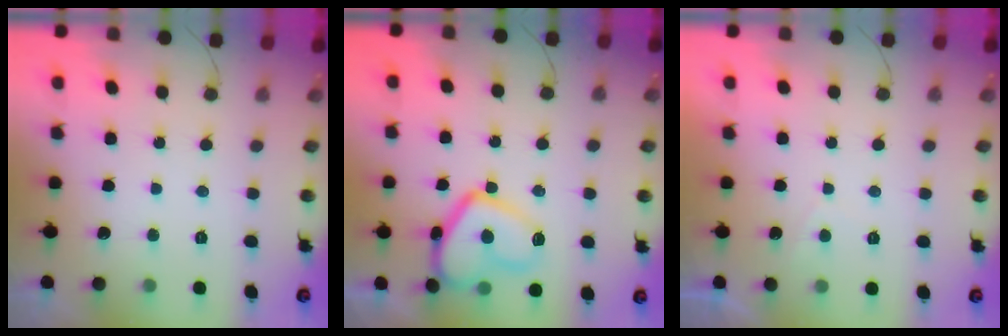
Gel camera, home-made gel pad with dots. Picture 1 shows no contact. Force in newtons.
{"total": 12.5, "press": 12.5, "slide": 1.0}
{"total": 0.6, "press": 0.4, "slide": 0.4}